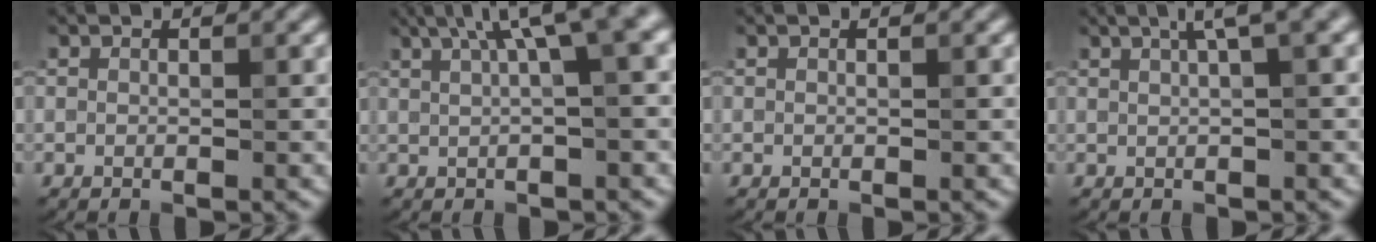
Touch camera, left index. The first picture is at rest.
{"total": 7.4, "force": [3.3, 2.0, 6.3], "torque": [-0.062, 0.031, 0.047]}
{"total": 0.0}
{"total": 3.3, "force": [1.7, 0.5, 2.7], "torque": [-0.032, 0.015, 0.026]}